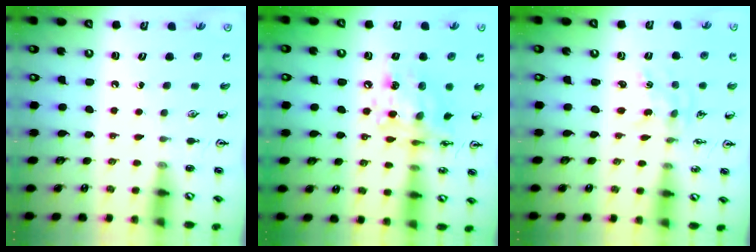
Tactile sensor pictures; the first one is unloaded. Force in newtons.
{"total": 12.9, "press": 12.8, "slide": 1.1}
{"total": 0.8, "press": 0.8, "slide": 0.2}